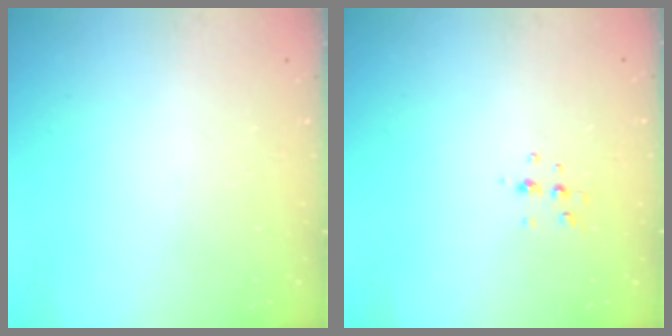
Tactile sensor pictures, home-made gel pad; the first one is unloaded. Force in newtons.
{"total": 5.3, "press": 5.2, "slide": 1.4}